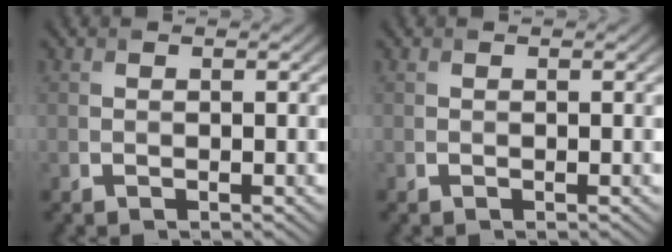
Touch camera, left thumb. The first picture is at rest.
{"total": 0.0}